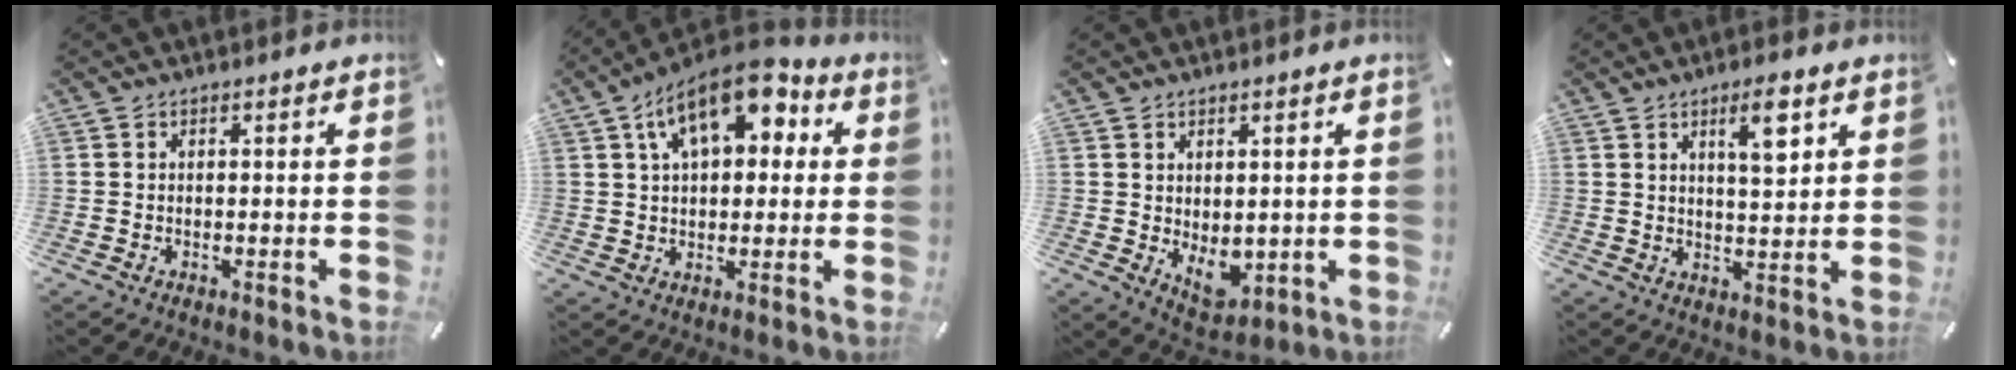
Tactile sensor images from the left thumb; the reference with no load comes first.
{"total": 14.2, "force": [6.7, 7.7, 9.9], "torque": [-0.158, -0.018, 0.115]}
{"total": 5.4, "force": [0.1, 4.2, 3.5], "torque": [-0.034, -0.005, 0.005]}
{"total": 7.8, "force": [4.0, 2.3, 6.2], "torque": [-0.092, -0.016, 0.060]}